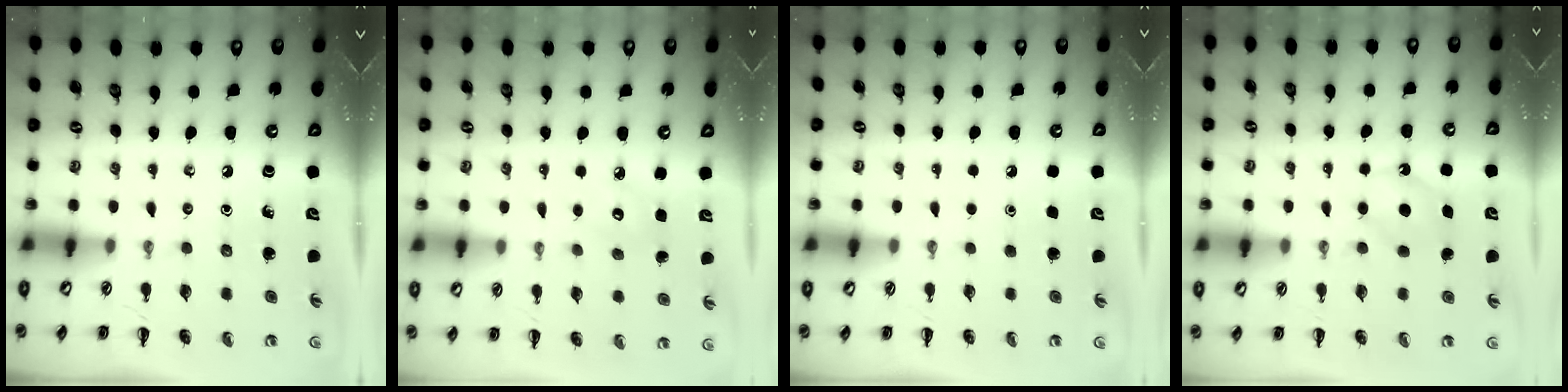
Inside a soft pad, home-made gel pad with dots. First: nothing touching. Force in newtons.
{"total": 4.4, "press": 4.3, "slide": 1.1}
{"total": 1.8, "press": 1.8, "slide": 0.1}
{"total": 5.5, "press": 5.2, "slide": 1.7}